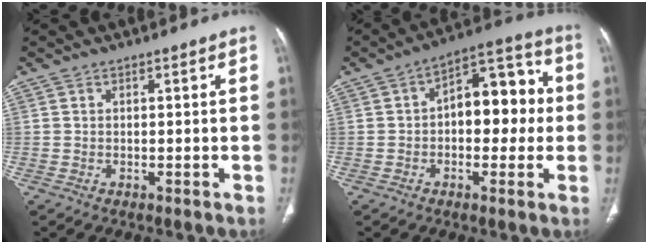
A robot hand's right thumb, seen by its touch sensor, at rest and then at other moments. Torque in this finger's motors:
{"motor_torque": [-0.31, 0.75, 0.06, 0.04, 0.21]}